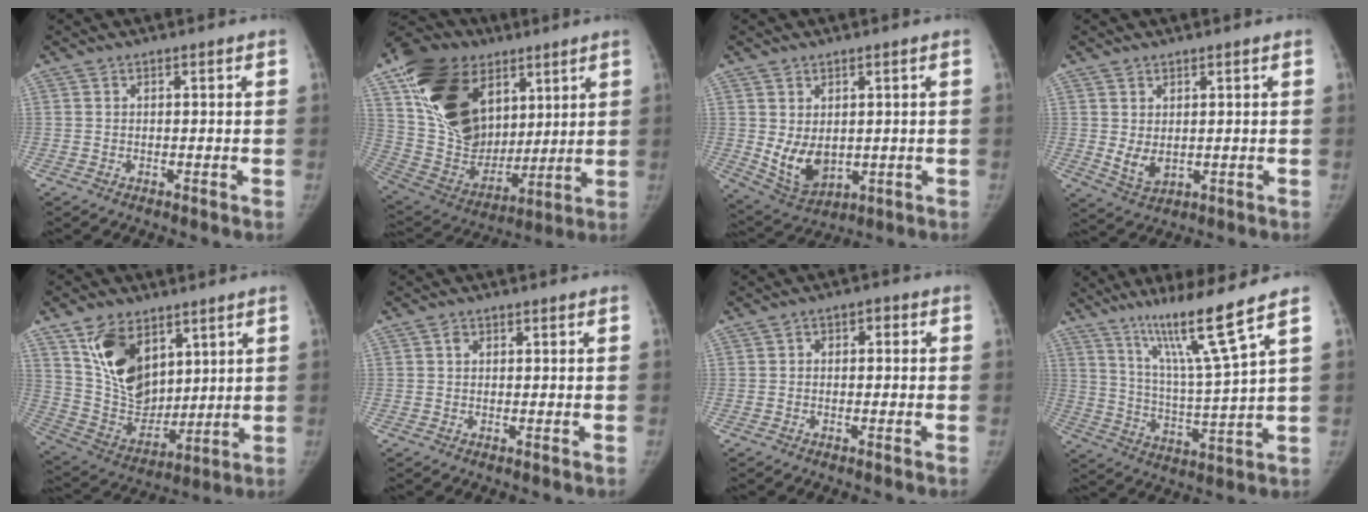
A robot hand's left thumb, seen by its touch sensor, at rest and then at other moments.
{"total": 27.4, "force": [11.0, 19.0, 16.4], "torque": [-0.286, -0.015, 0.206]}
{"total": 8.4, "force": [0.0, 6.0, 5.9], "torque": [-0.084, -0.012, 0.027]}
{"total": 4.4, "force": [0.3, 2.9, 3.2], "torque": [-0.054, -0.007, 0.019]}
{"total": 16.3, "force": [7.8, 10.5, 9.7], "torque": [-0.132, -0.045, 0.168]}
{"total": 1.6, "force": [0.3, 1.3, 0.9], "torque": [-0.005, 0.003, 0.001]}
{"total": 3.0, "force": [-0.1, 2.2, 2.1], "torque": [-0.011, 0.009, -0.012]}
{"total": 13.2, "force": [8.7, -1.4, 9.8], "torque": [-0.168, -0.064, 0.159]}